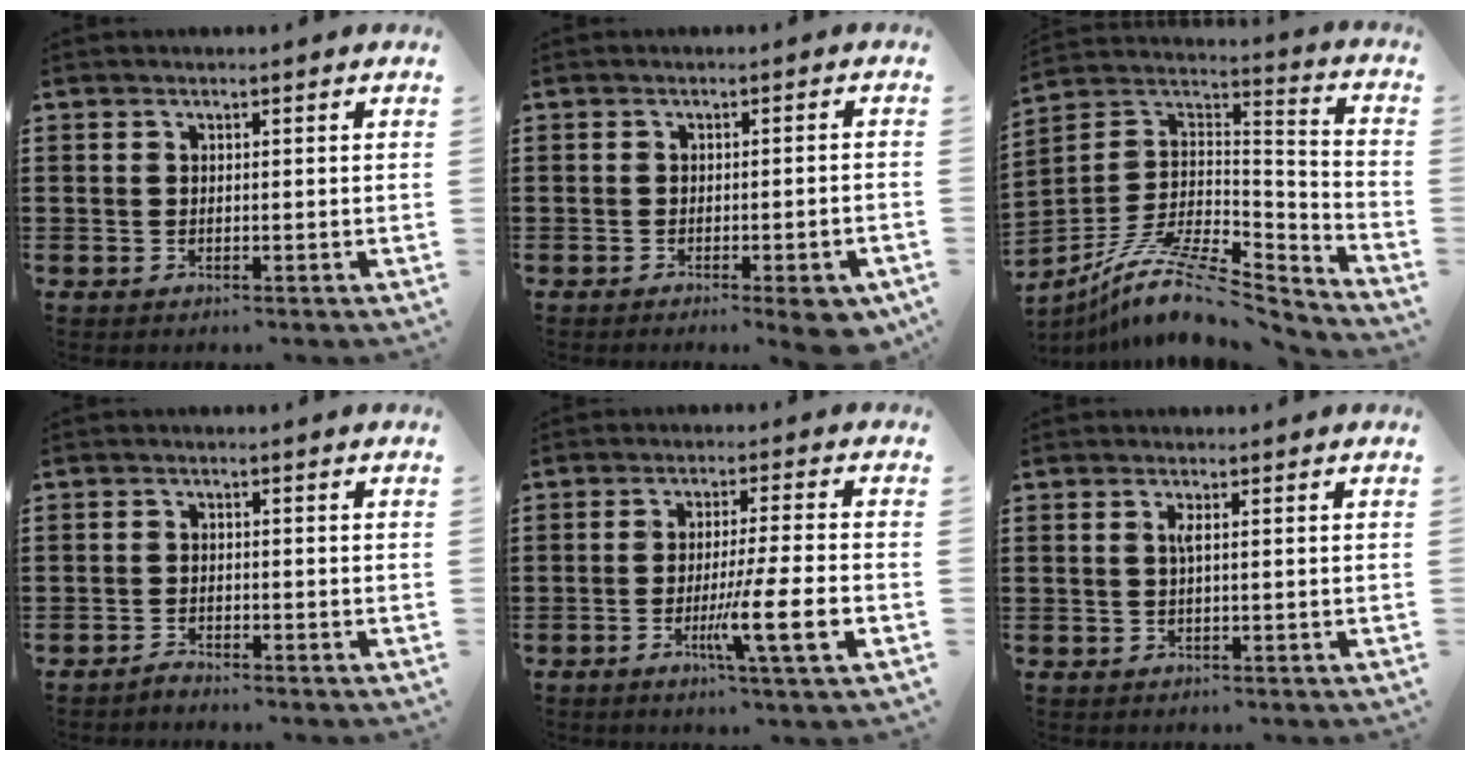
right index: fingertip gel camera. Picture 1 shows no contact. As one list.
[{"total": 3.5, "force": [-2.1, 0.1, 2.8], "torque": [-0.043, -0.008, -0.031]}, {"total": 12.1, "force": [-8.6, 3.5, 7.8], "torque": [-0.151, 0.015, -0.167]}, {"total": 1.5, "force": [-1.5, 0.1, 0.0], "torque": [-0.005, 0.003, -0.031]}, {"total": 9.1, "force": [-3.1, -0.2, 8.5], "torque": [-0.152, -0.019, -0.054]}, {"total": 1.3, "force": [0.1, 0.0, 1.3], "torque": [-0.025, -0.002, 0.001]}]